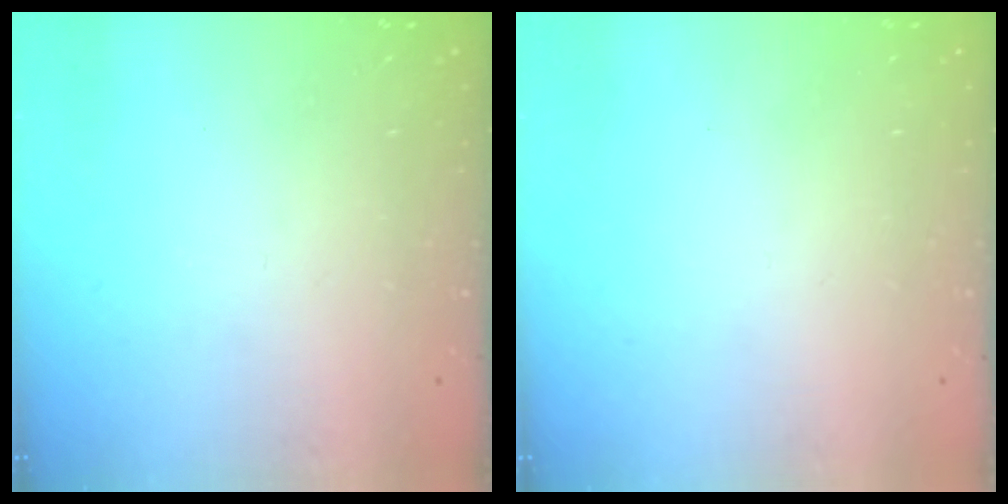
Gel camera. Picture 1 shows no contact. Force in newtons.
{"total": 1.7, "press": 1.6, "slide": 0.1}